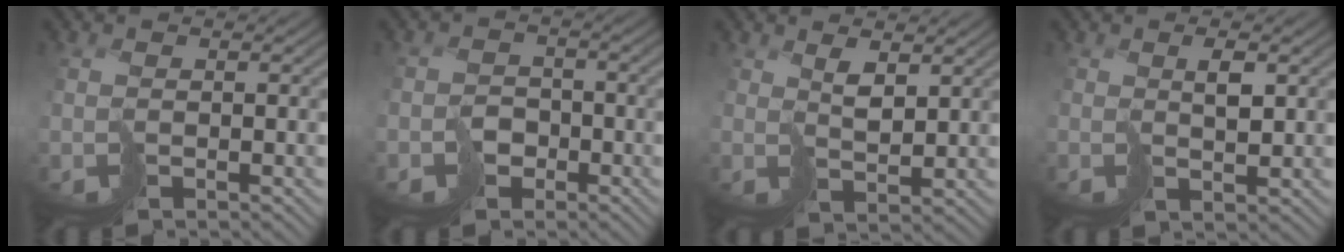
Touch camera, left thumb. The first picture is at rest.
{"total": 2.5, "force": [-1.8, 1.7, -0.2], "torque": [0.021, 0.004, -0.034]}
{"total": 3.0, "force": [2.8, -0.2, 0.8], "torque": [-0.015, 0.007, 0.061]}
{"total": 2.0, "force": [1.8, -0.3, 0.7], "torque": [-0.009, 0.009, 0.041]}